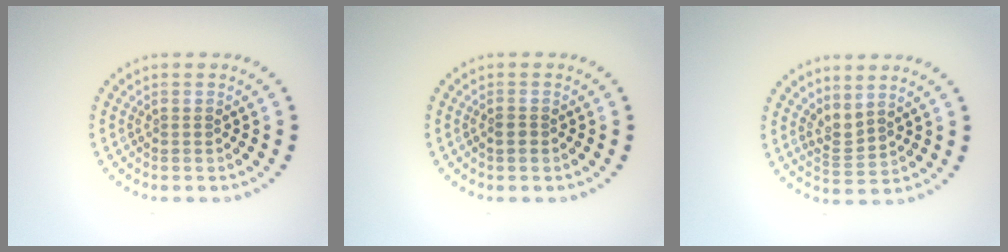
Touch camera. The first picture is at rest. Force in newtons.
{"total": 0.9, "press": 0.8, "slide": 0.3}
{"total": 2.0, "press": 1.4, "slide": 1.4}